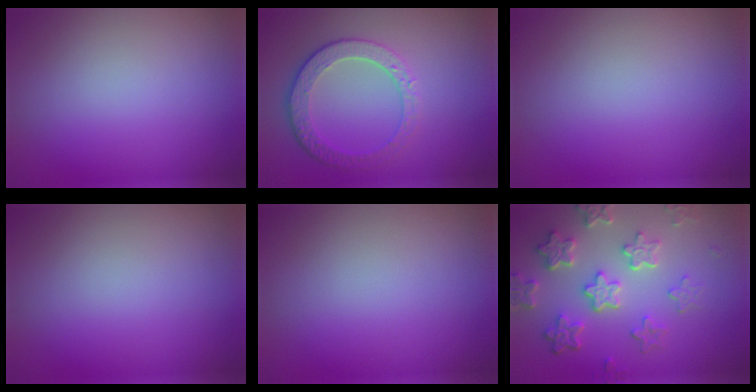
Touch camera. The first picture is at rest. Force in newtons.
{"total": 4.6, "press": 3.4, "slide": 3.1}
{"total": 0.0}
{"total": 0.0}
{"total": 0.0}
{"total": 5.7, "press": 4.3, "slide": 3.8}